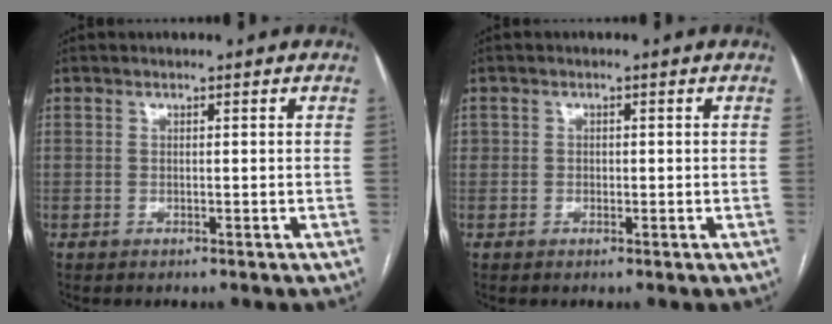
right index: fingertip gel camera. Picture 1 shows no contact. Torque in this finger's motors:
{"motor_torque": [-0.07, 0.10, -0.07, -0.03]}